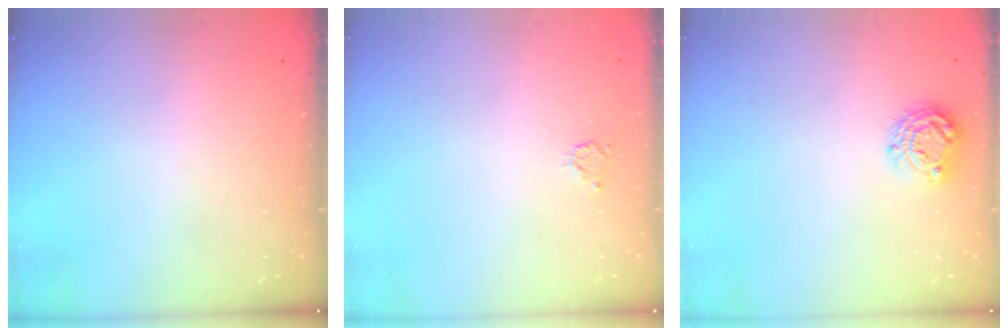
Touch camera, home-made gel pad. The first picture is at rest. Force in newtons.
{"total": 3.0, "press": 3.0, "slide": 0.4}
{"total": 8.7, "press": 8.7, "slide": 0.5}